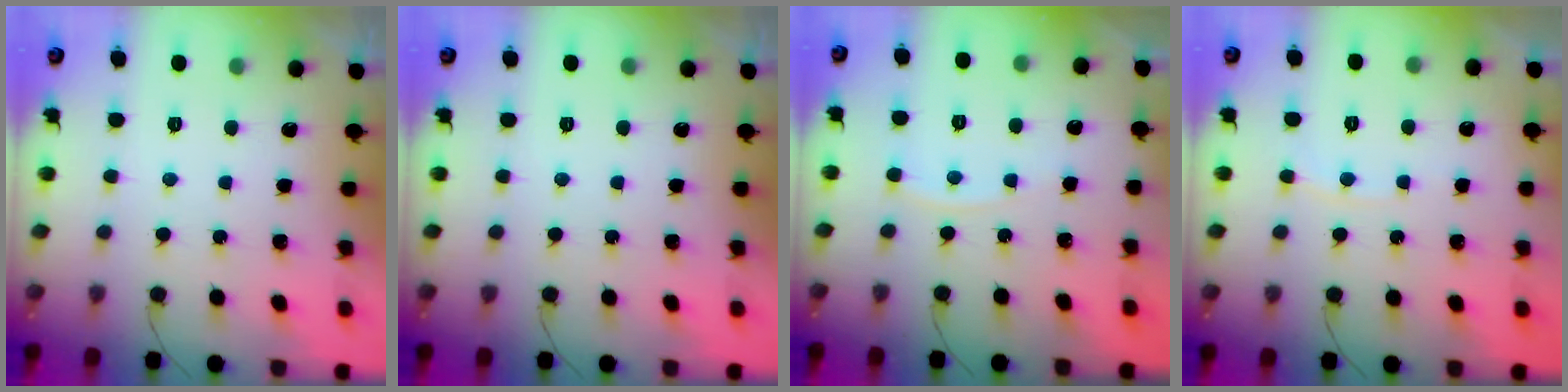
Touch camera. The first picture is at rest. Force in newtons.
{"total": 0.0}
{"total": 2.8, "press": 2.7, "slide": 0.4}
{"total": 2.8, "press": 2.7, "slide": 0.4}